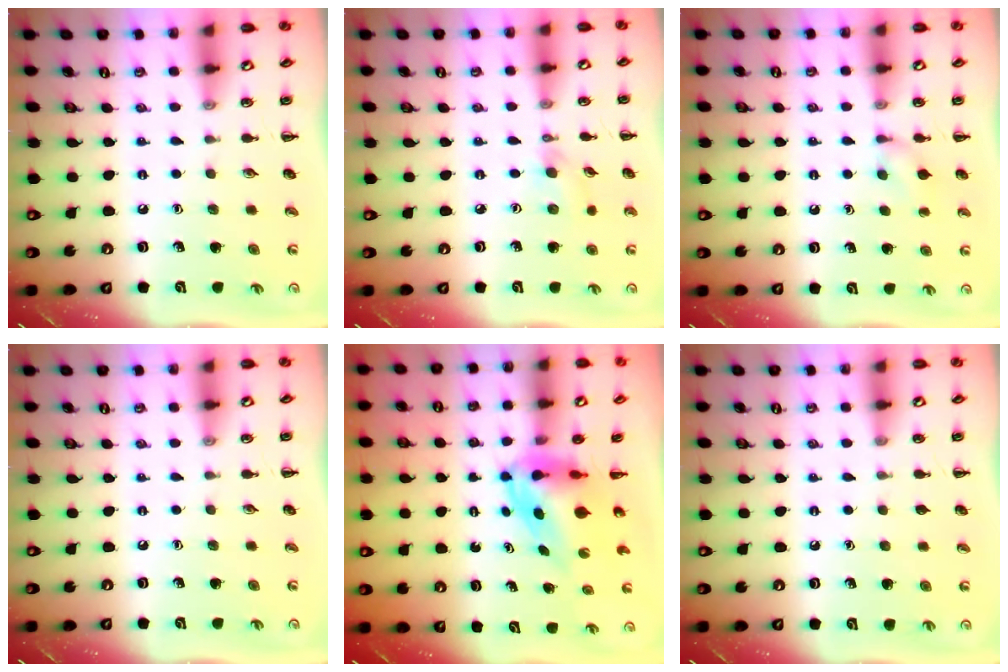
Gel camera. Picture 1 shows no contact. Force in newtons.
{"total": 3.4, "press": 3.1, "slide": 1.3}
{"total": 5.8, "press": 5.5, "slide": 1.8}
{"total": 0.0}
{"total": 4.8, "press": 4.6, "slide": 1.3}
{"total": 0.0}